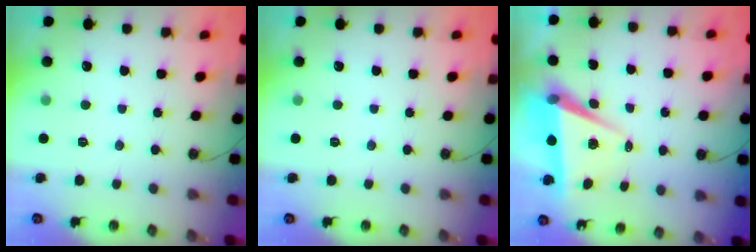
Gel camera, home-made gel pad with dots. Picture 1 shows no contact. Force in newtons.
{"total": 0.0}
{"total": 6.7, "press": 5.1, "slide": 4.4}